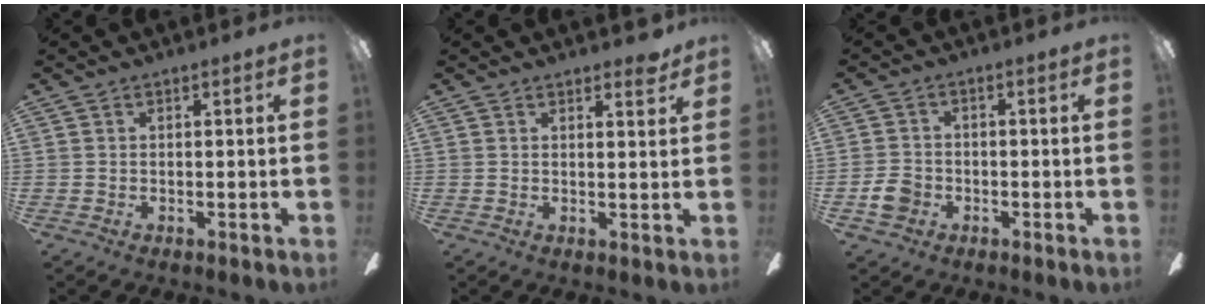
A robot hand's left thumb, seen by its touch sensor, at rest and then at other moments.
{"total": 2.6, "force": [2.2, 0.6, 1.3], "torque": [-0.004, -0.012, 0.033]}
{"total": 5.0, "force": [-2.0, 4.0, 2.3], "torque": [-0.047, 0.005, -0.039]}